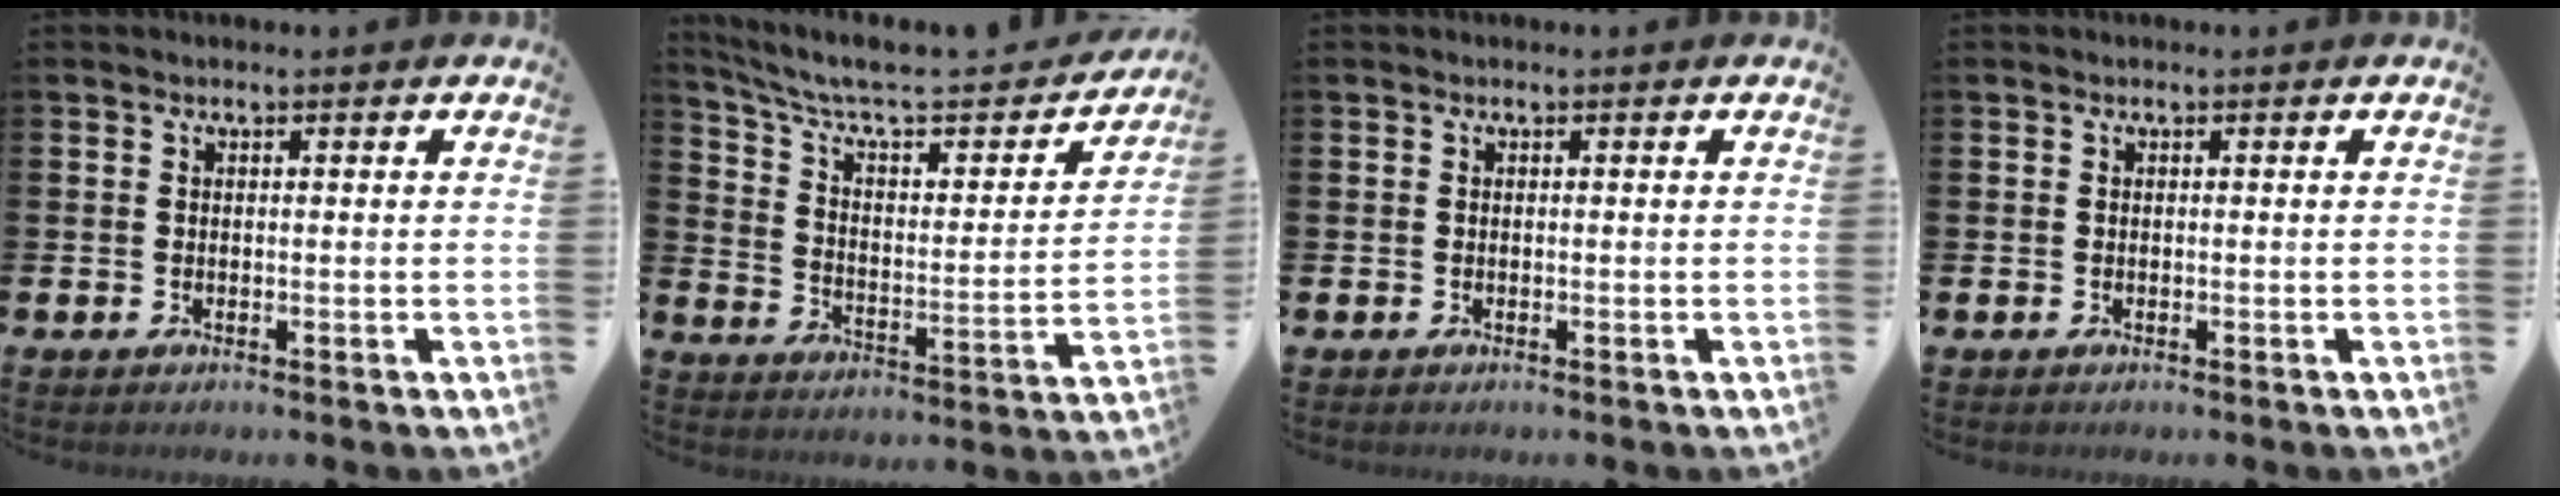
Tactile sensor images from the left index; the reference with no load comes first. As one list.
[{"total": 8.0, "force": [6.4, 2.4, 4.1], "torque": [-0.106, -0.045, 0.104]}, {"total": 0.0}, {"total": 0.0}]